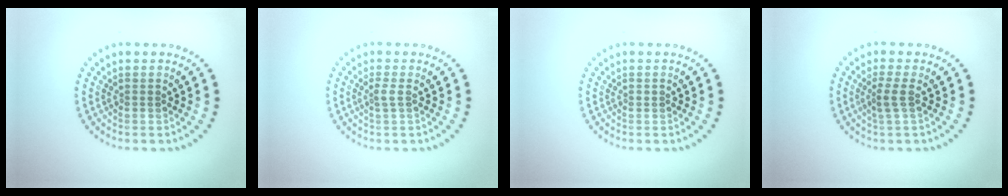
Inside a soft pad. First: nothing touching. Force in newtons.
{"total": 1.1, "press": 0.8, "slide": 0.7}
{"total": 0.5, "press": 0.5, "slide": 0.1}
{"total": 1.6, "press": 1.3, "slide": 1.0}